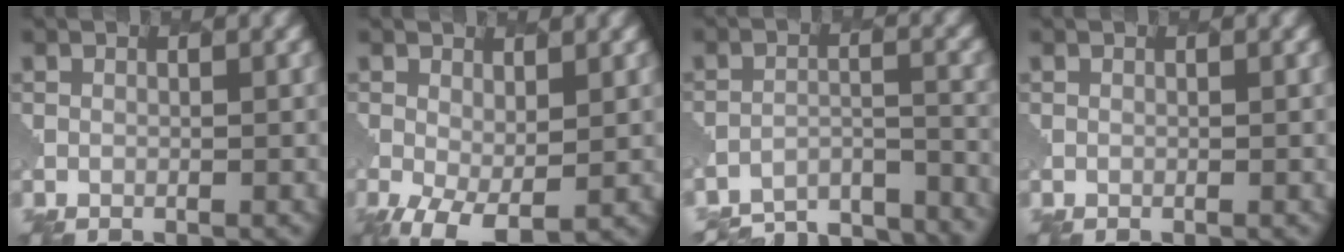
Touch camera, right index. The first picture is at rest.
{"total": 4.0, "force": [-0.7, 2.2, 3.2], "torque": [-0.076, -0.017, -0.009]}
{"total": 10.4, "force": [-10.1, 2.1, 1.5], "torque": [-0.019, 0.001, -0.131]}
{"total": 0.0}